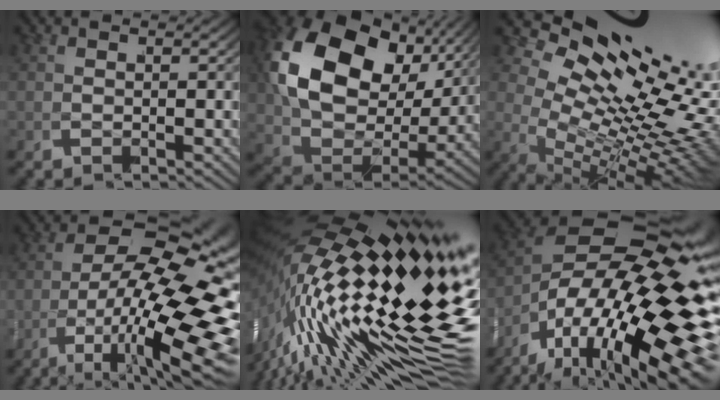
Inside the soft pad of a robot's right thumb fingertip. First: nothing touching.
{"total": 15.3, "force": [3.4, 10.4, 10.7], "torque": [-0.233, -0.012, 0.054]}
{"total": 15.6, "force": [0.7, 9.3, 12.6], "torque": [-0.174, -0.036, 0.021]}
{"total": 16.2, "force": [-3.6, 8.5, 13.3], "torque": [-0.212, -0.050, -0.033]}
{"total": 18.9, "force": [0.5, 10.4, 15.8], "torque": [-0.274, -0.036, 0.022]}
{"total": 21.6, "force": [-2.6, 13.1, 17.0], "torque": [-0.307, -0.048, -0.022]}